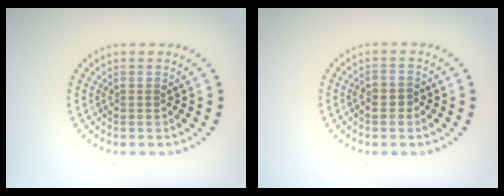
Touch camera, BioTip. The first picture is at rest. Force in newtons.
{"total": 1.1, "press": 1.0, "slide": 0.6}